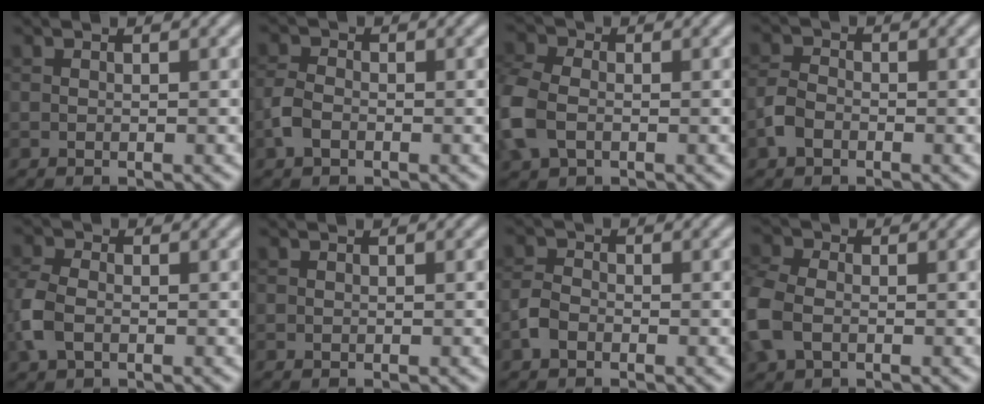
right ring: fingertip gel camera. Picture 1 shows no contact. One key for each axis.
{"total": 2.2, "fx": -1.0, "fy": 1.4, "fz": 1.3, "tx": -0.028, "ty": 0.004, "tz": -0.027}
{"total": 5.5, "fx": -1.2, "fy": 4.0, "fz": 3.6, "tx": -0.109, "ty": -0.002, "tz": -0.036}
{"total": 2.3, "fx": -1.3, "fy": 1.6, "fz": 1.2, "tx": -0.023, "ty": 0.005, "tz": -0.032}
{"total": 3.7, "fx": -1.1, "fy": 2.5, "fz": 2.6, "tx": -0.073, "ty": 0.001, "tz": -0.032}
{"total": 0.0}
{"total": 2.0, "fx": -1.2, "fy": 1.3, "fz": 1.0, "tx": -0.018, "ty": 0.005, "tz": -0.029}
{"total": 4.9, "fx": -1.2, "fy": 3.6, "fz": 3.2, "tx": -0.099, "ty": -0.001, "tz": -0.036}